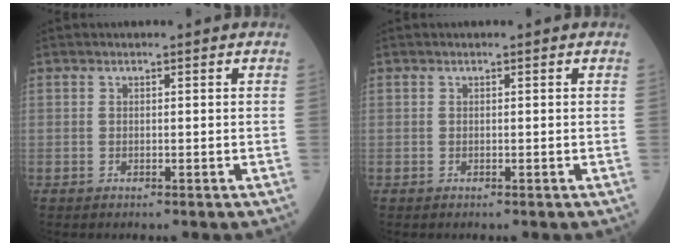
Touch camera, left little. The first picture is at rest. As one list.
[{"total": 0.0}]